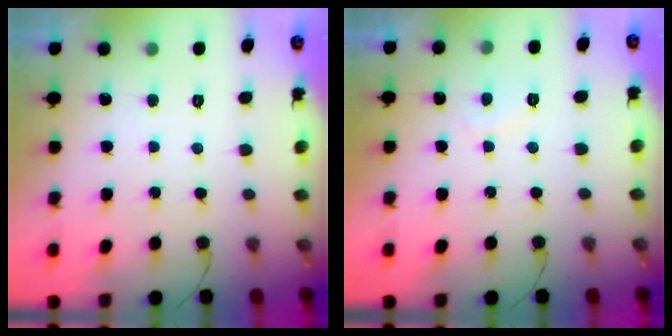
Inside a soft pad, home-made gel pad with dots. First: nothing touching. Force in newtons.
{"total": 1.8, "press": 1.7, "slide": 0.6}